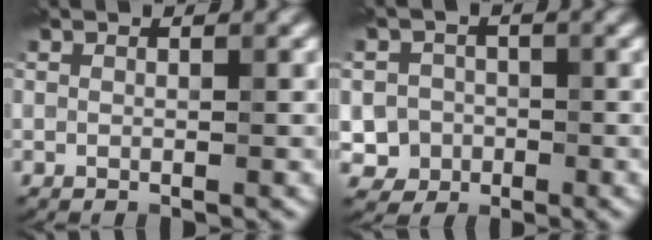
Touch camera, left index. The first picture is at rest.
{"total": 4.1, "force": [-1.4, 3.8, 0.5], "torque": [0.027, 0.001, -0.037]}